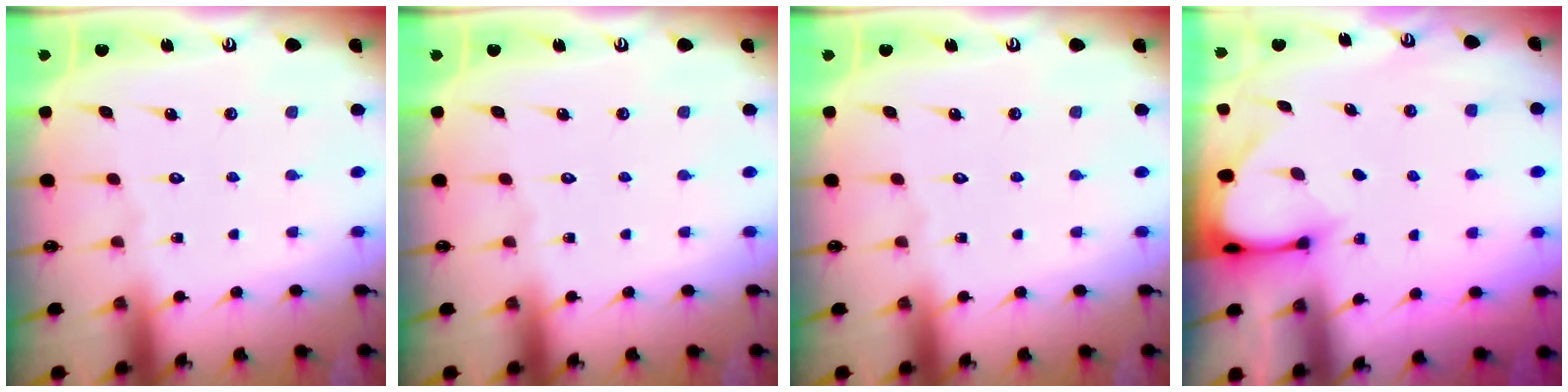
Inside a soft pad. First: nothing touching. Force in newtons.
{"total": 0.0}
{"total": 0.0}
{"total": 2.9, "press": 2.9, "slide": 0.3}